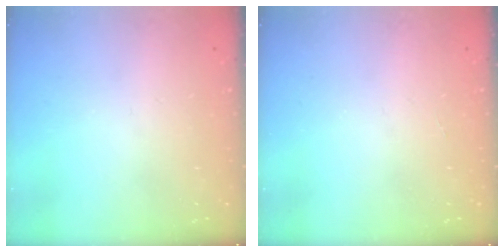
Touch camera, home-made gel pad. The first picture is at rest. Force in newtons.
{"total": 0.0}